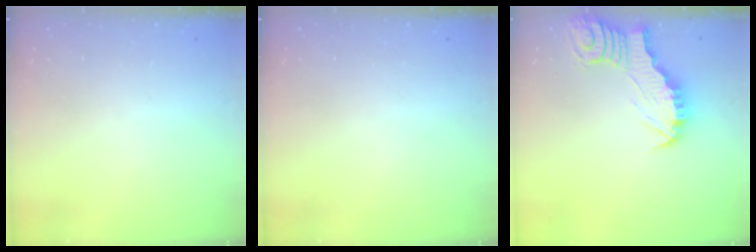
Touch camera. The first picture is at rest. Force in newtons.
{"total": 0.0}
{"total": 2.7, "press": 2.7, "slide": 0.1}